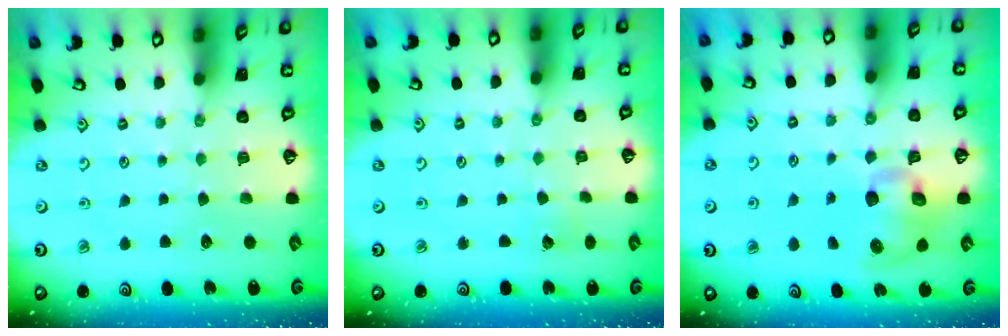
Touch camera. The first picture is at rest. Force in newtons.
{"total": 1.7, "press": 1.7, "slide": 0.1}
{"total": 9.9, "press": 9.8, "slide": 1.9}